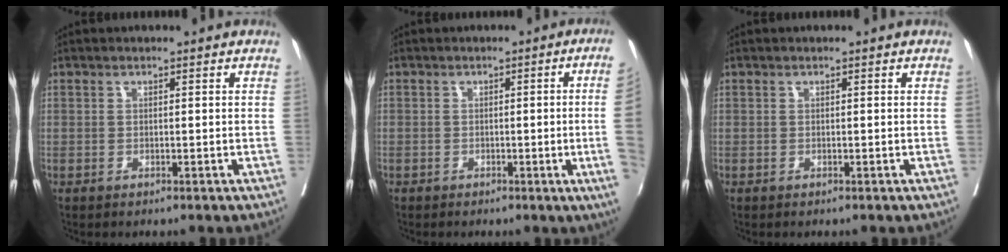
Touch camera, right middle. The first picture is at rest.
{"total": 6.6, "force": [-0.9, -2.0, 6.2], "torque": [-0.060, -0.014, -0.014]}
{"total": 0.0}